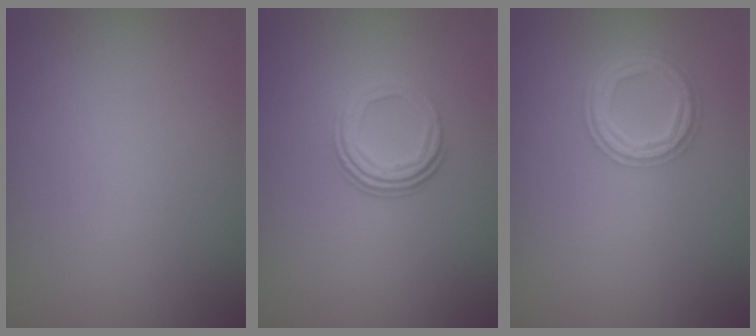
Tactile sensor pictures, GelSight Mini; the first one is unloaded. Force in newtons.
{"total": 3.4, "press": 2.3, "slide": 2.4}
{"total": 4.1, "press": 3.2, "slide": 2.6}